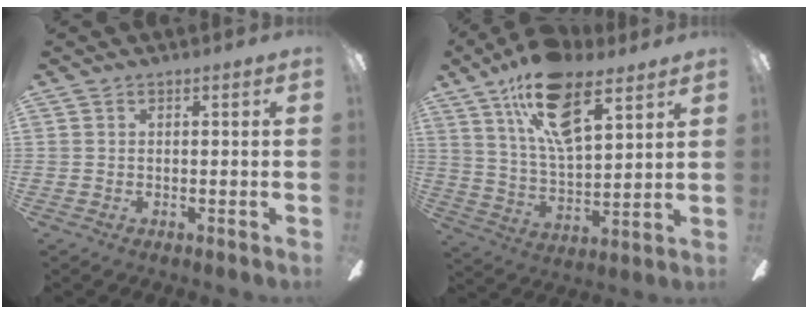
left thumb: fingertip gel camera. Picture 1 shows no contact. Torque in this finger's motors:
{"motor_torque": [0.28, 0.31, 1.61, -1.16, 0.23]}